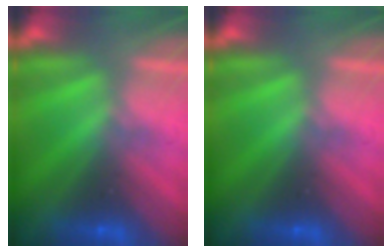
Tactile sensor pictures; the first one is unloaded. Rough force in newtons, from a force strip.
{"total": 0.0}